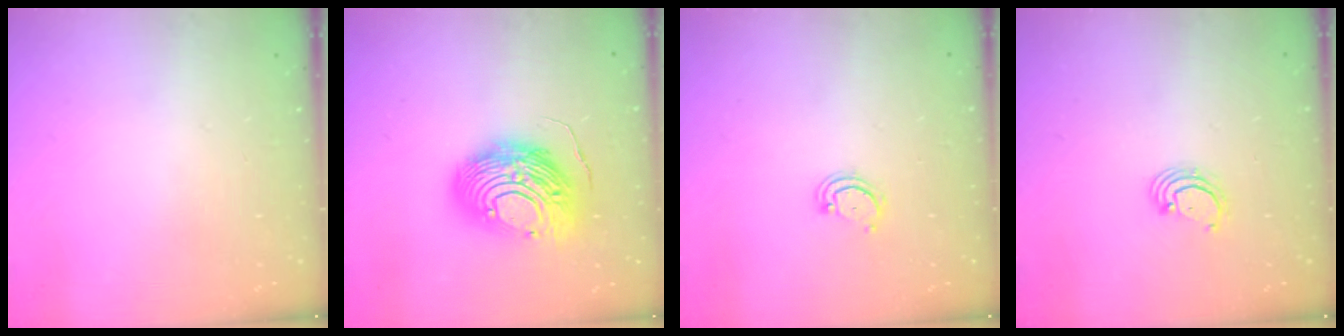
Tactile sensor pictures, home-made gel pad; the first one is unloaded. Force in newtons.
{"total": 14.5, "press": 14.4, "slide": 1.5}
{"total": 2.6, "press": 2.6, "slide": 0.3}
{"total": 2.6, "press": 2.6, "slide": 0.3}